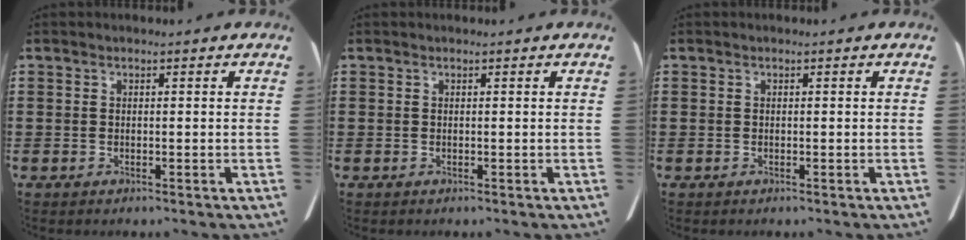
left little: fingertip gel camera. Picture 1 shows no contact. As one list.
[{"total": 0.0}, {"total": 0.0}]